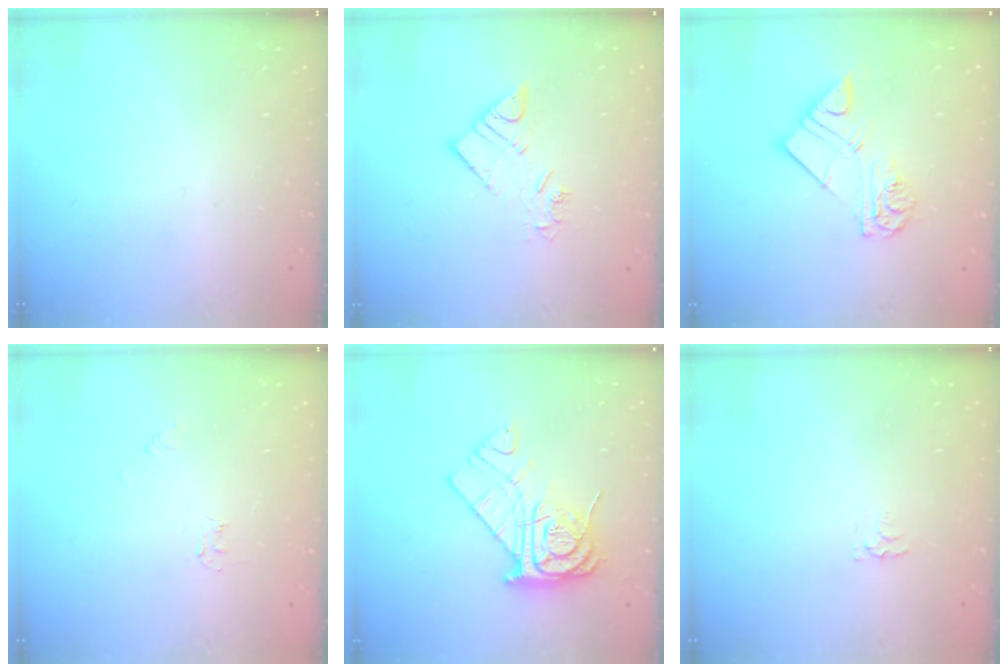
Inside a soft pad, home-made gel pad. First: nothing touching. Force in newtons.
{"total": 8.7, "press": 8.7, "slide": 0.7}
{"total": 11.1, "press": 11.0, "slide": 1.2}
{"total": 2.8, "press": 2.8, "slide": 0.4}
{"total": 14.3, "press": 14.2, "slide": 1.6}
{"total": 2.5, "press": 2.5, "slide": 0.4}